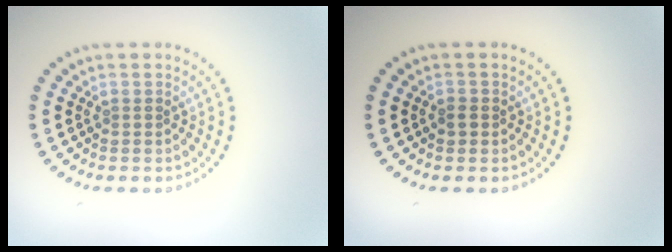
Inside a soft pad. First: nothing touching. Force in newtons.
{"total": 1.0, "press": 1.0, "slide": 0.1}